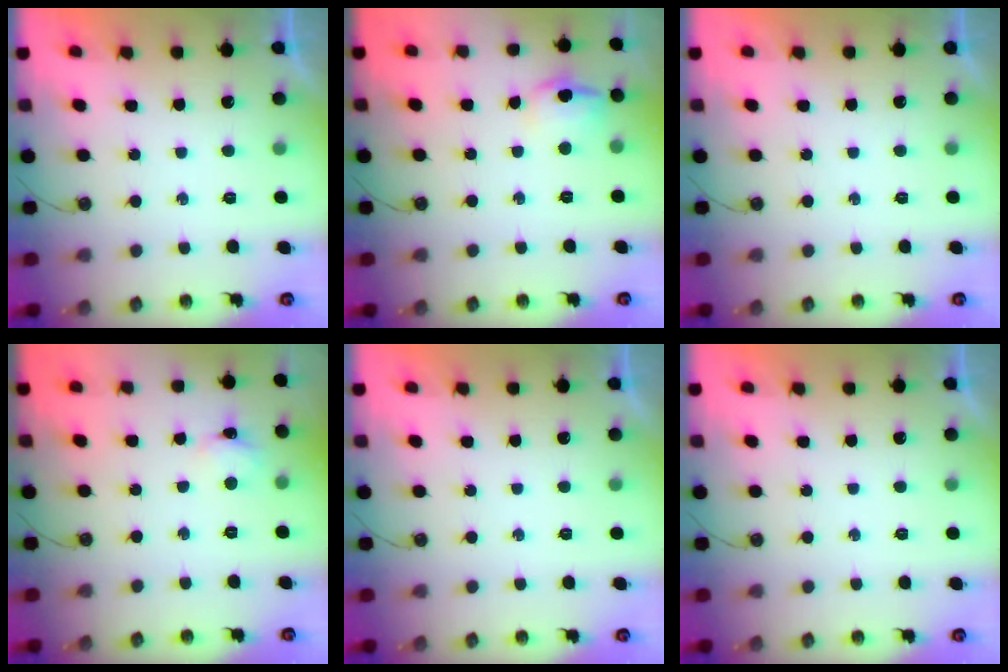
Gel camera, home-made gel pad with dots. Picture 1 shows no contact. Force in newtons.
{"total": 8.7, "press": 8.6, "slide": 1.4}
{"total": 0.0}
{"total": 3.0, "press": 3.0, "slide": 0.4}
{"total": 0.0}
{"total": 0.0}